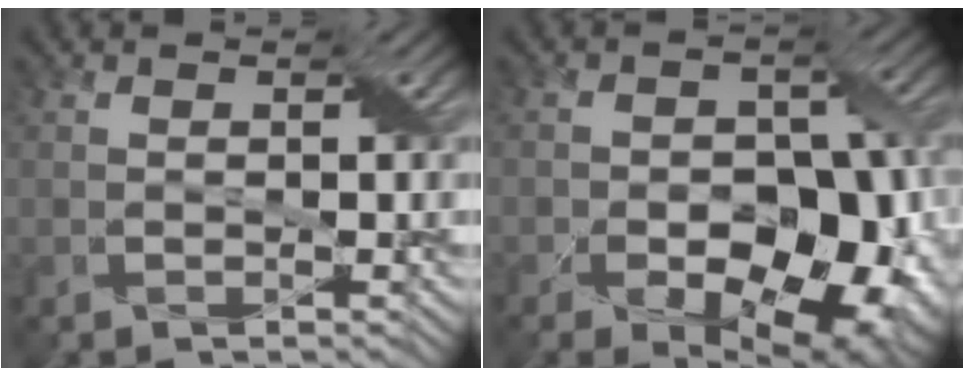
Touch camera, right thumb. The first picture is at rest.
{"total": 14.1, "force": [-6.3, 8.8, 9.0], "torque": [-0.094, -0.007, -0.075]}